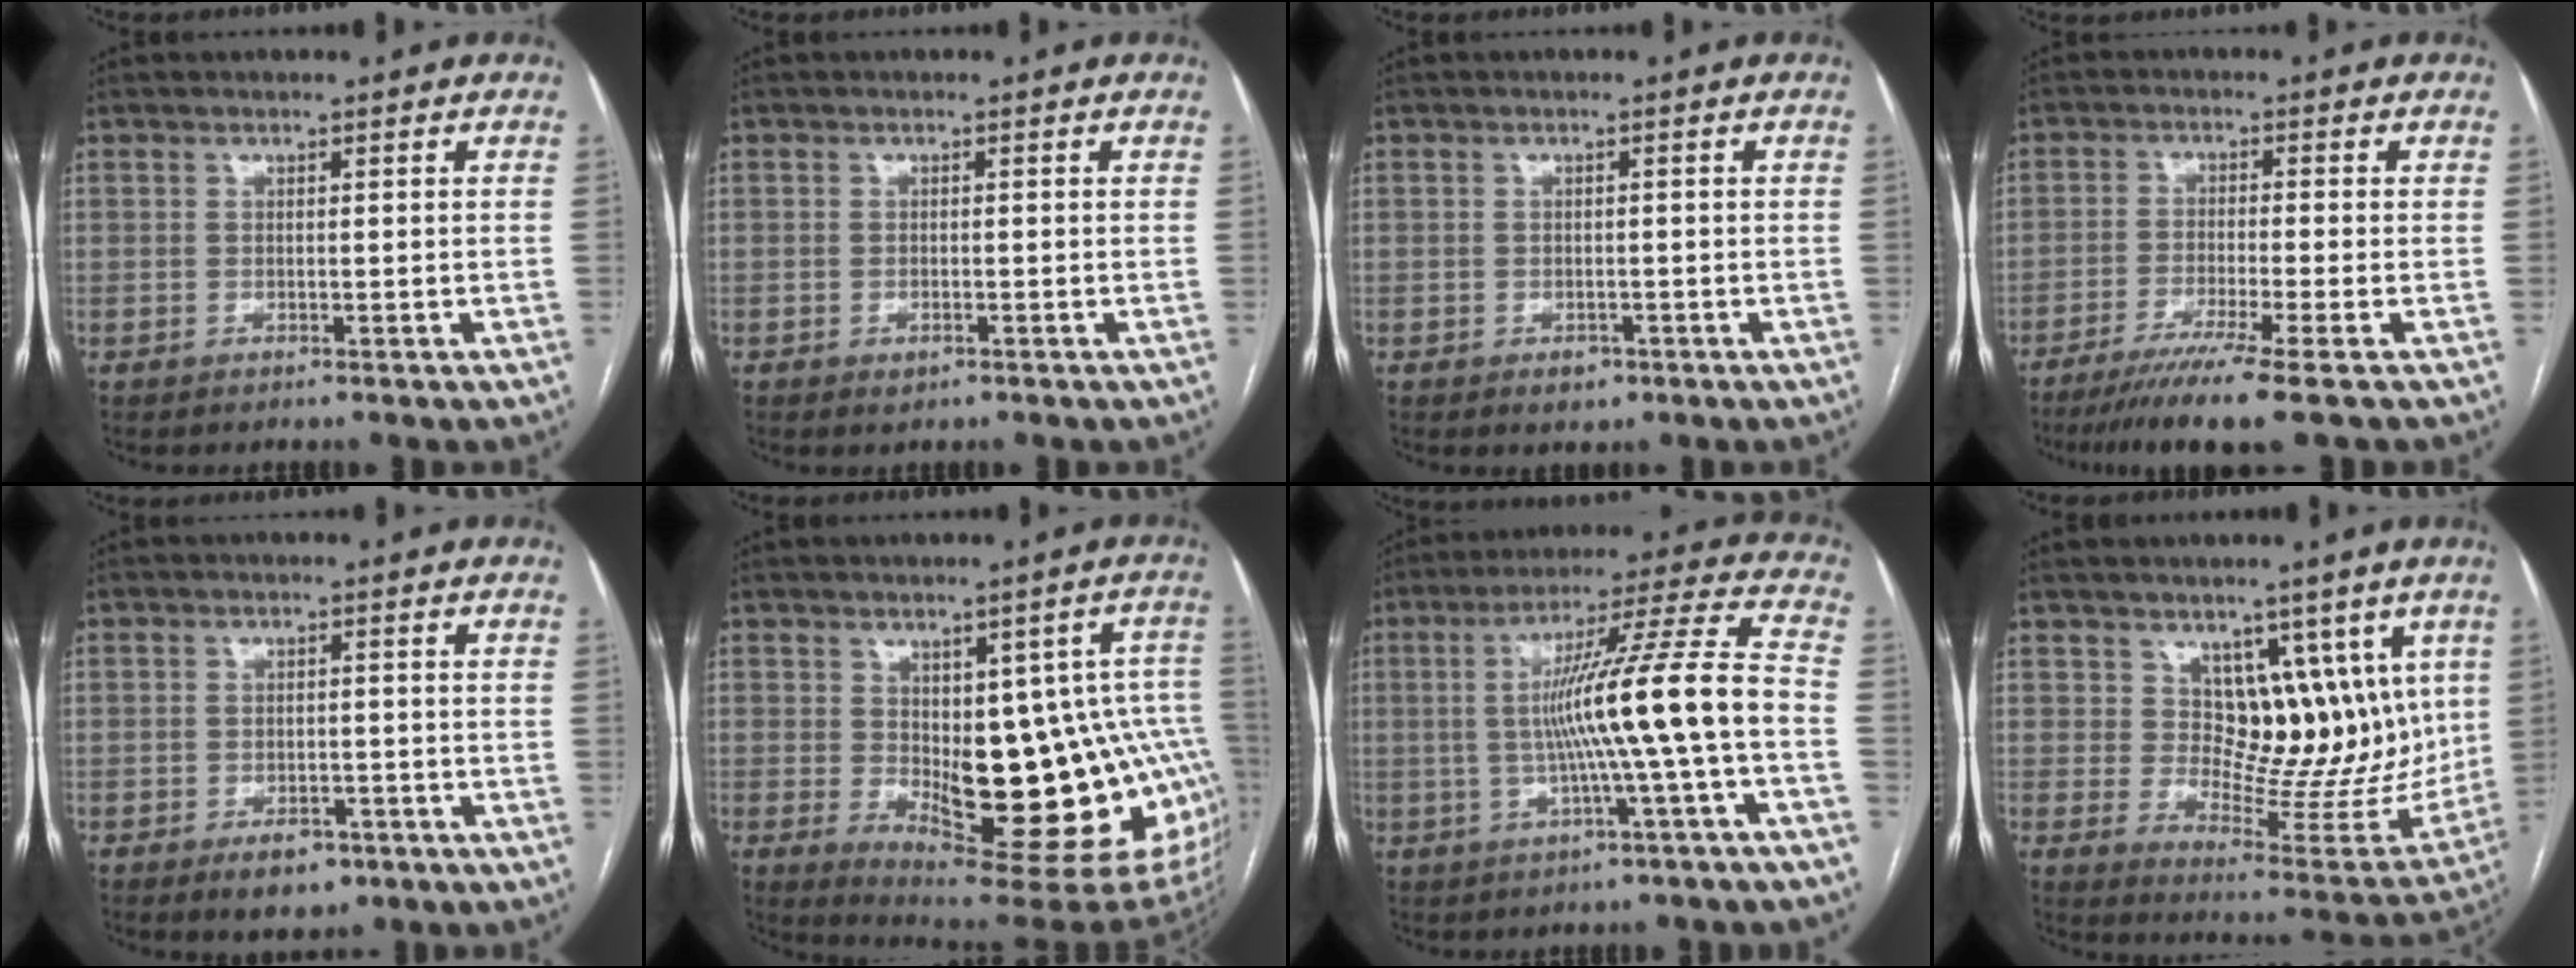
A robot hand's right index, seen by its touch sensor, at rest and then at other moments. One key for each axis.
{"total": 1.2, "fx": -0.6, "fy": 0.6, "fz": 0.8, "tx": -0.012, "ty": -0.001, "tz": -0.004}
{"total": 2.0, "fx": -1.1, "fy": 1.4, "fz": 0.9, "tx": -0.008, "ty": 0.003, "tz": -0.008}
{"total": 8.8, "fx": -6.4, "fy": -1.7, "fz": 5.9, "tx": -0.092, "ty": -0.030, "tz": -0.106}
{"total": 4.6, "fx": -2.8, "fy": 2.6, "fz": 2.5, "tx": -0.035, "ty": 0.001, "tz": -0.033}
{"total": 22.3, "fx": -2.2, "fy": 7.4, "fz": 20.9, "tx": -0.201, "ty": 0.008, "tz": -0.004}
{"total": 14.4, "fx": -2.1, "fy": -1.5, "fz": 14.1, "tx": -0.231, "ty": 0.018, "tz": -0.035}
{"total": 12.4, "fx": 5.0, "fy": 7.2, "fz": 8.8, "tx": -0.094, "ty": 0.002, "tz": 0.091}